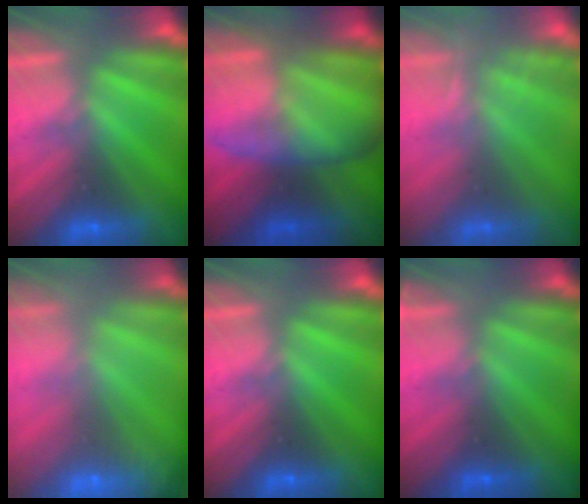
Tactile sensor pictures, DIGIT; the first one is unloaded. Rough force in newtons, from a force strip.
{"total": 6.1}
{"total": 2.2}
{"total": 7.7}
{"total": 0.0}
{"total": 2.6}